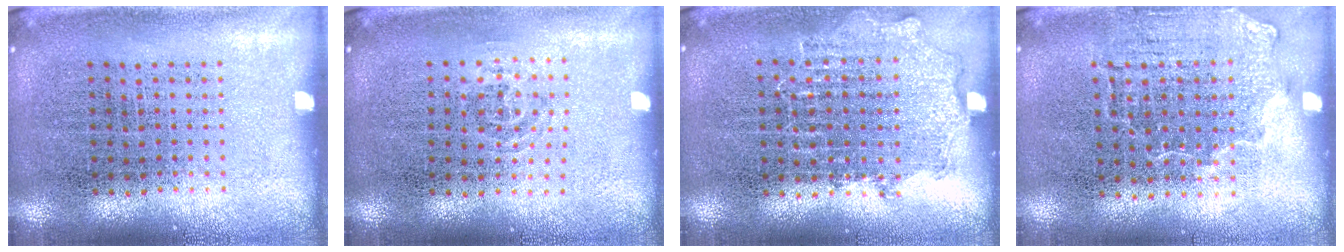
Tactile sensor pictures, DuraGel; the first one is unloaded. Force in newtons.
{"total": 0.9, "press": 0.6, "slide": 0.7}
{"total": 0.9, "press": 0.9, "slide": 0.2}
{"total": 1.5, "press": 1.2, "slide": 0.8}